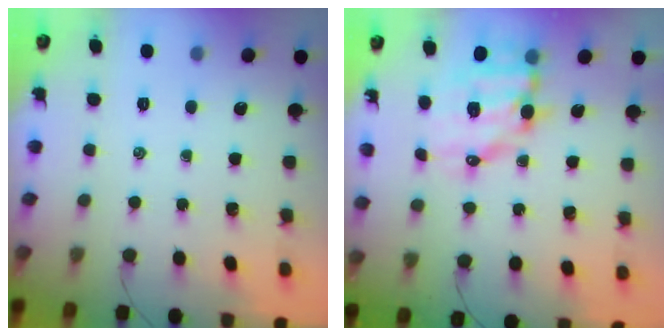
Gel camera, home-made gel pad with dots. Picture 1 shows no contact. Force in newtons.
{"total": 10.9, "press": 10.6, "slide": 2.4}